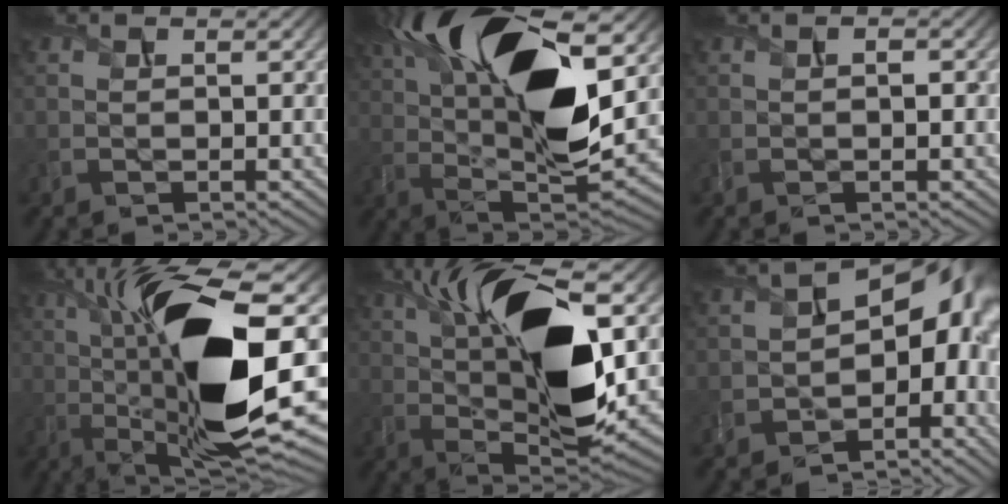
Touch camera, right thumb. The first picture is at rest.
{"total": 19.3, "force": [6.0, 7.5, 16.8], "torque": [-0.300, 0.038, 0.085]}
{"total": 1.5, "force": [-0.4, 0.6, 1.4], "torque": [-0.024, 0.000, -0.007]}
{"total": 20.3, "force": [0.9, 6.9, 19.1], "torque": [-0.332, 0.013, 0.011]}
{"total": 17.6, "force": [4.6, 6.4, 15.7], "torque": [-0.276, 0.015, 0.069]}
{"total": 13.1, "force": [-3.3, 8.7, 9.2], "torque": [-0.124, -0.033, -0.041]}